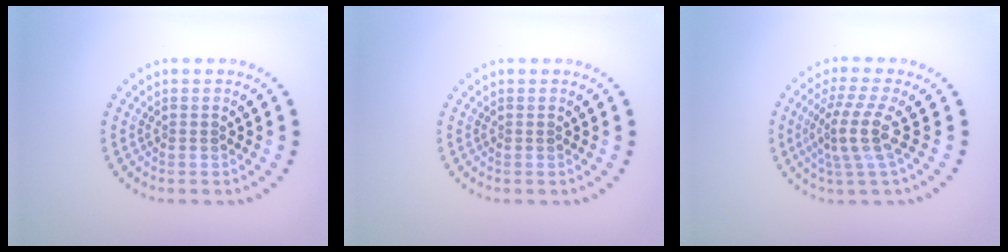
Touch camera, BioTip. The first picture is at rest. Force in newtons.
{"total": 0.0}
{"total": 3.7, "press": 2.8, "slide": 2.5}